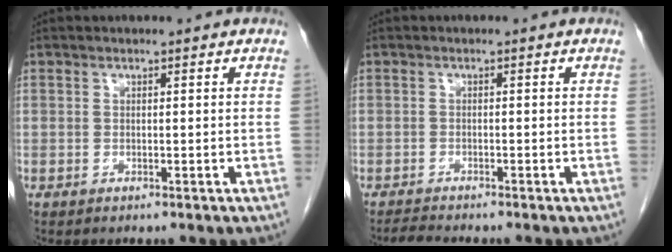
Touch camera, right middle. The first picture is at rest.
{"total": 1.9, "force": [-1.8, -0.3, 0.3], "torque": [-0.014, -0.010, -0.034]}